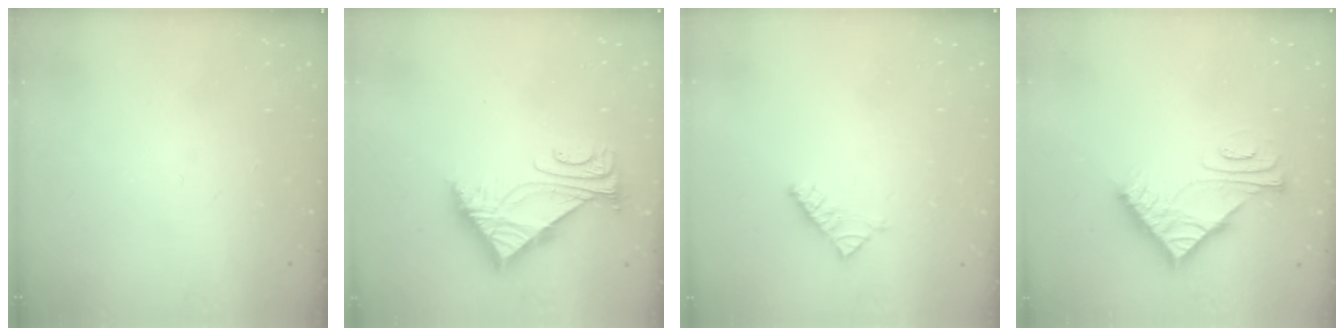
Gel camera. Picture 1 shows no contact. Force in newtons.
{"total": 6.1, "press": 6.1, "slide": 0.0}
{"total": 3.6, "press": 3.5, "slide": 0.6}
{"total": 6.8, "press": 6.8, "slide": 0.1}